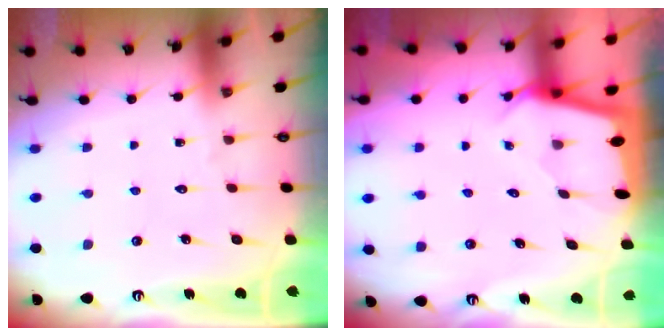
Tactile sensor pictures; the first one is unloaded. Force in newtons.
{"total": 1.4, "press": 1.4, "slide": 0.1}